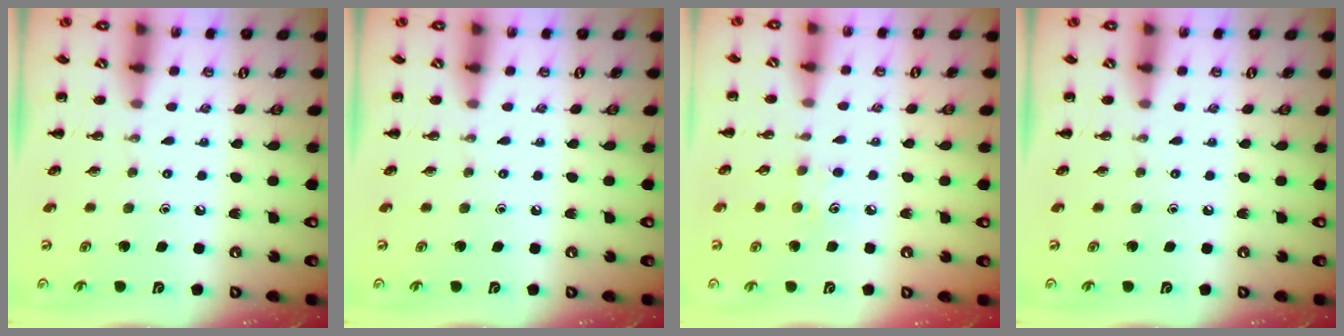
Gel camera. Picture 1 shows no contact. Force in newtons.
{"total": 0.0}
{"total": 5.1, "press": 4.9, "slide": 1.4}
{"total": 0.0}